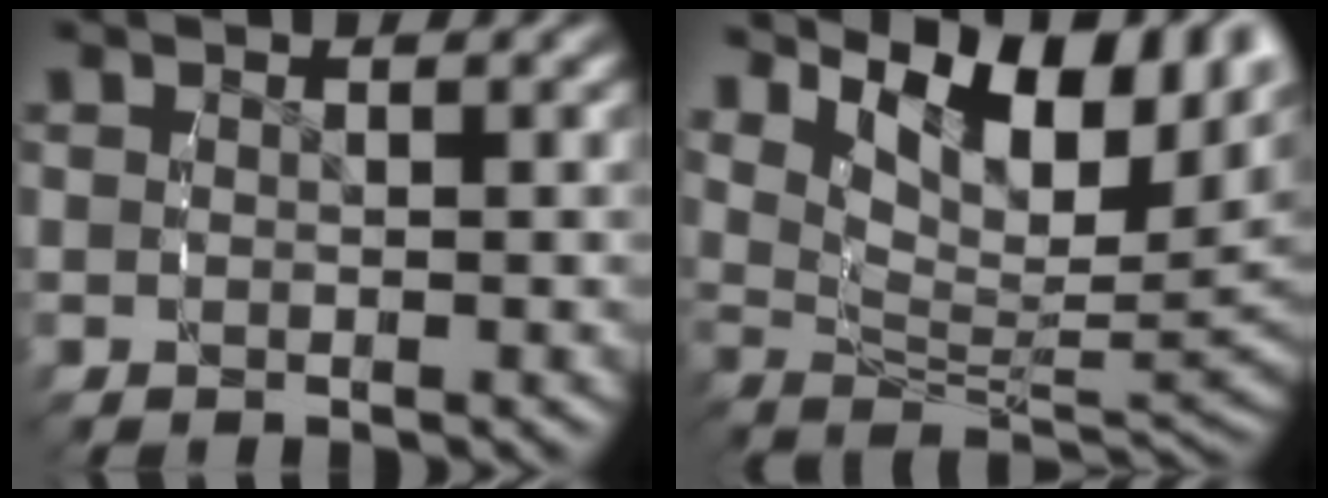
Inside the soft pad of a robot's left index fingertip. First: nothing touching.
{"total": 12.5, "force": [4.6, 6.5, 9.6], "torque": [-0.121, 0.016, 0.065]}